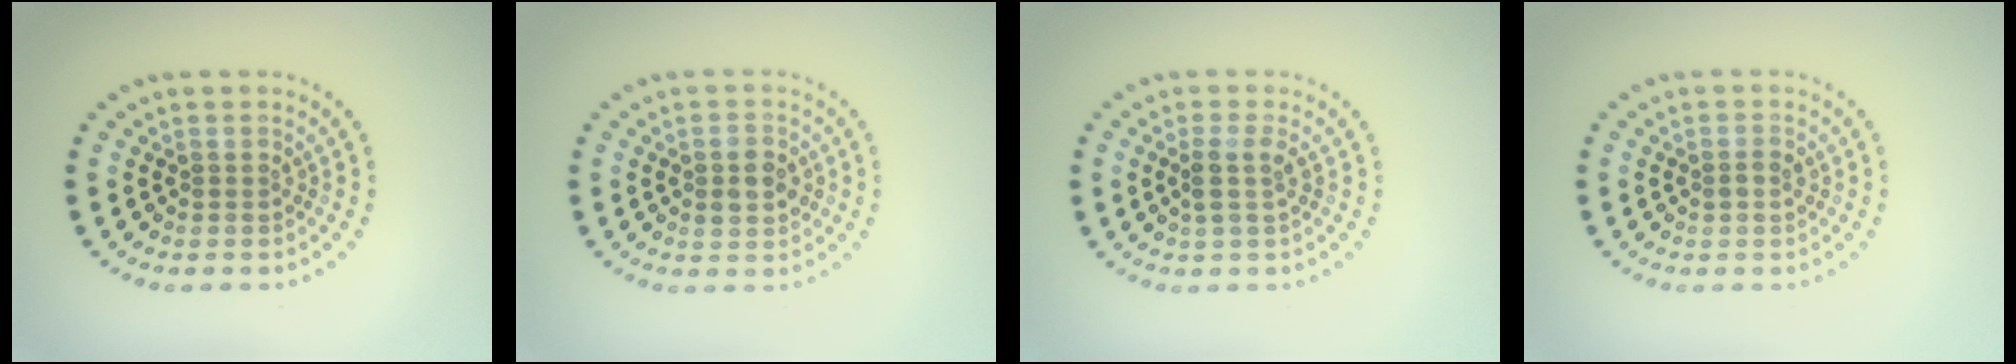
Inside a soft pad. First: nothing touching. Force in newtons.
{"total": 2.7, "press": 2.7, "slide": 0.0}
{"total": 1.7, "press": 1.5, "slide": 1.0}
{"total": 0.9, "press": 0.9, "slide": 0.1}